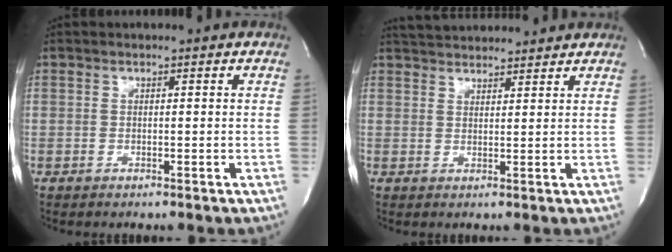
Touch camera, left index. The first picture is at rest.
{"total": 9.1, "force": [8.7, 1.4, 2.4], "torque": [-0.043, 0.031, 0.127]}